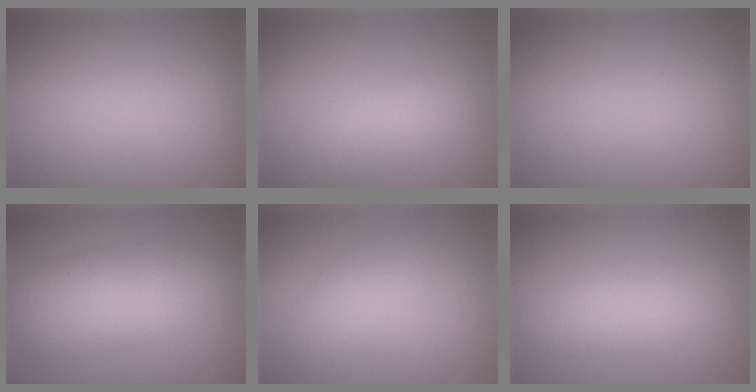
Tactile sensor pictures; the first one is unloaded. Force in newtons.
{"total": 4.0, "press": 4.0, "slide": 0.3}
{"total": 0.0}
{"total": 6.9, "press": 6.9, "slide": 0.1}
{"total": 2.6, "press": 2.6, "slide": 0.2}
{"total": 2.6, "press": 2.6, "slide": 0.1}